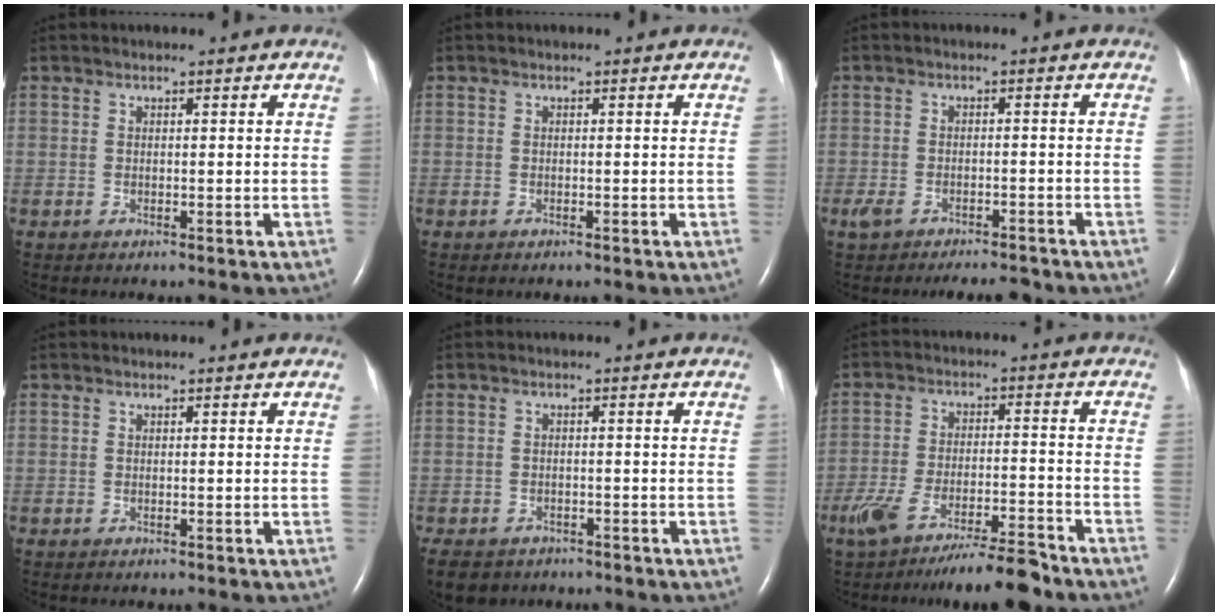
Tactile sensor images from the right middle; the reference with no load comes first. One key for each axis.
{"total": 0.0}
{"total": 6.7, "fx": -5.5, "fy": 2.2, "fz": 3.1, "tx": -0.053, "ty": 0.003, "tz": -0.081}
{"total": 0.0}
{"total": 8.4, "fx": -5.8, "fy": 5.4, "fz": 2.6, "tx": -0.067, "ty": -0.012, "tz": -0.079}
{"total": 11.5, "fx": -9.4, "fy": 1.3, "fz": 6.5, "tx": -0.114, "ty": -0.015, "tz": -0.155}